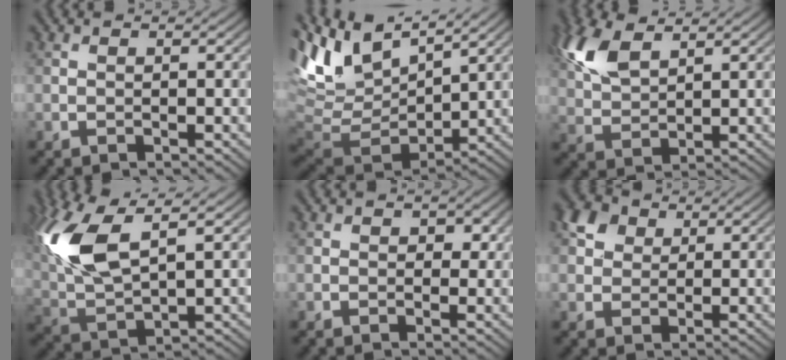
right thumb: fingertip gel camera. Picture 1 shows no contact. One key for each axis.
{"total": 12.0, "fx": 5.8, "fy": 5.7, "fz": 8.8, "tx": -0.219, "ty": 0.005, "tz": 0.117}
{"total": 7.8, "fx": 4.2, "fy": 3.4, "fz": 5.6, "tx": -0.148, "ty": 0.014, "tz": 0.089}
{"total": 12.2, "fx": 4.8, "fy": 4.8, "fz": 10.1, "tx": -0.254, "ty": 0.011, "tz": 0.098}
{"total": 1.6, "fx": 0.4, "fy": 1.3, "fz": 0.9, "tx": -0.016, "ty": -0.005, "tz": 0.004}
{"total": 4.5, "fx": 2.0, "fy": 3.5, "fz": 2.0, "tx": -0.050, "ty": 0.008, "tz": 0.037}